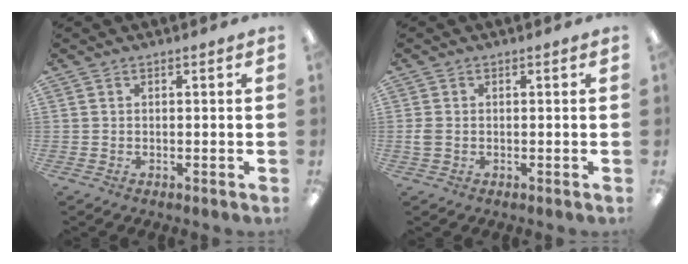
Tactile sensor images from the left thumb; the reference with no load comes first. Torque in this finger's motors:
{"motor_torque": [-0.05, 0.04, 0.10, -0.14, 0.00]}